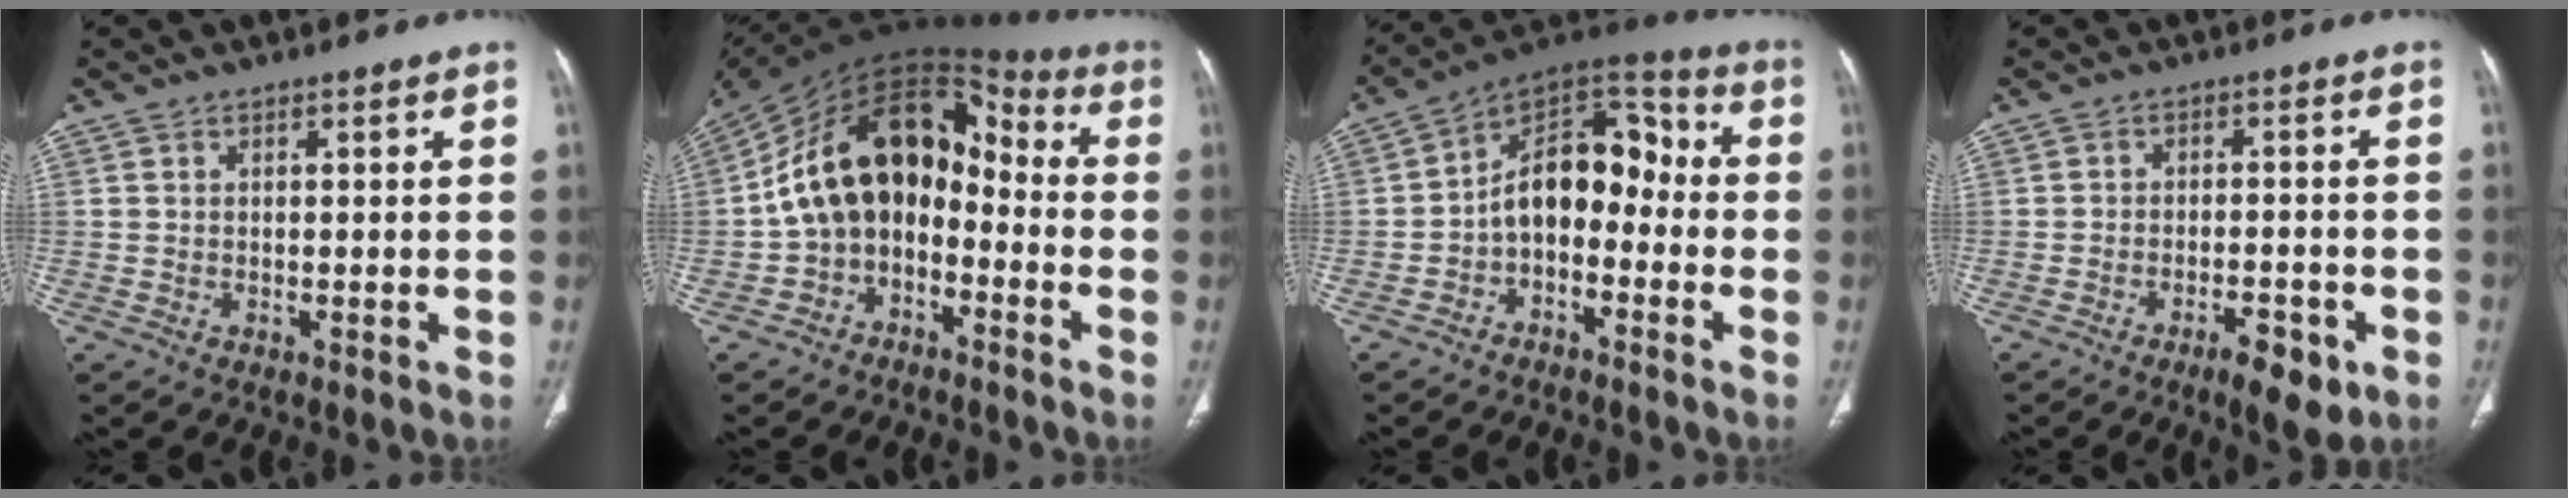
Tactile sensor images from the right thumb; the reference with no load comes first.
{"total": 16.7, "force": [-3.4, 11.4, 11.7], "torque": [-0.167, 0.090, -0.071]}
{"total": 13.1, "force": [-2.6, 8.6, 9.6], "torque": [-0.117, 0.071, -0.059]}
{"total": 6.8, "force": [-3.7, 2.4, 5.2], "torque": [-0.074, 0.012, -0.050]}